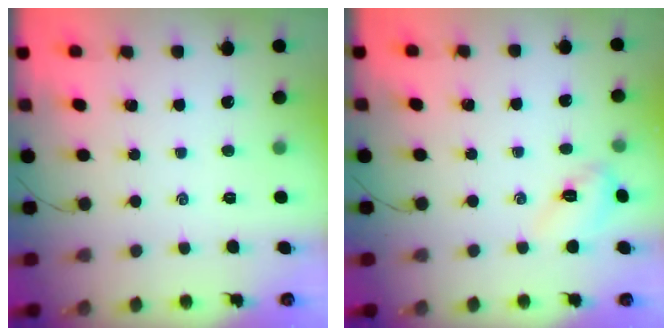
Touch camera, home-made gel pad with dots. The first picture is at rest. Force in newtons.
{"total": 4.5, "press": 4.4, "slide": 0.9}